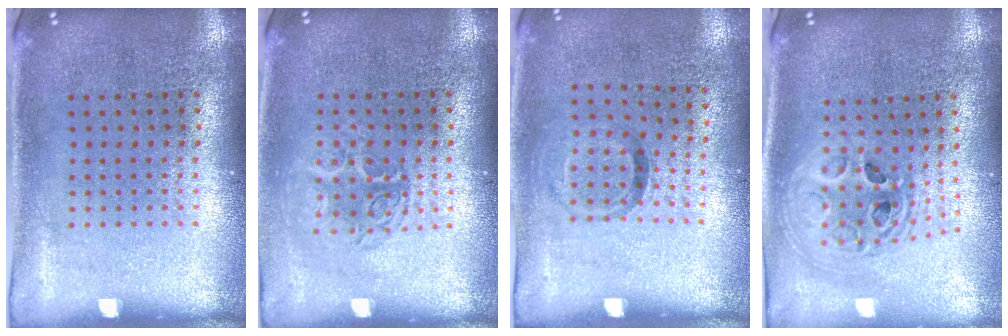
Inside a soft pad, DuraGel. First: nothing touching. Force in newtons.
{"total": 1.2, "press": 1.1, "slide": 0.5}
{"total": 1.0, "press": 0.6, "slide": 0.8}
{"total": 2.1, "press": 1.7, "slide": 1.3}